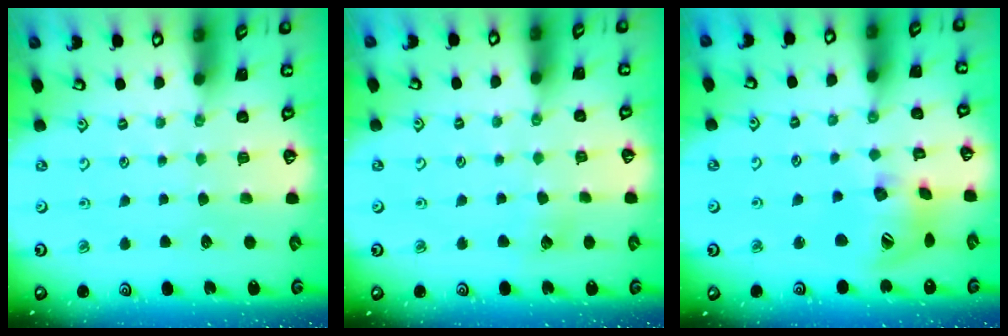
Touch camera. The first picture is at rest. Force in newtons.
{"total": 5.3, "press": 5.3, "slide": 0.6}
{"total": 14.8, "press": 14.7, "slide": 1.8}